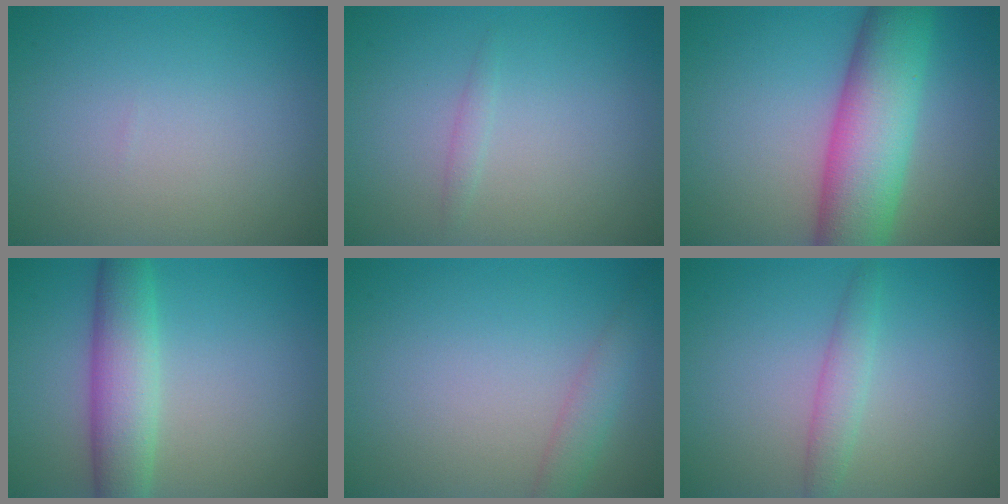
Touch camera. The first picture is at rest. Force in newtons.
{"total": 0.8, "press": 0.8, "slide": 0.1}
{"total": 9.9, "press": 9.9, "slide": 0.3}
{"total": 5.4, "press": 5.4, "slide": 0.2}
{"total": 2.0, "press": 2.0, "slide": 0.0}
{"total": 1.9, "press": 1.9, "slide": 0.1}